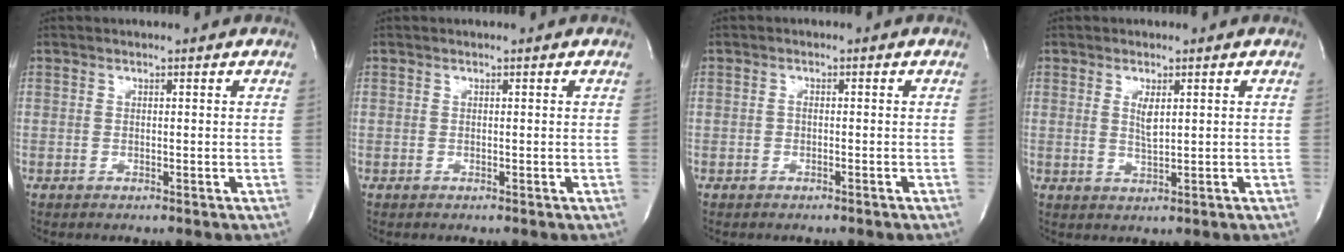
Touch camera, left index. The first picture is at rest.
{"total": 0.0}
{"total": 0.7, "force": [-0.5, 0.2, 0.5], "torque": [-0.011, 0.002, -0.007]}
{"total": 2.3, "force": [0.6, 0.4, 2.2], "torque": [-0.044, -0.004, 0.014]}